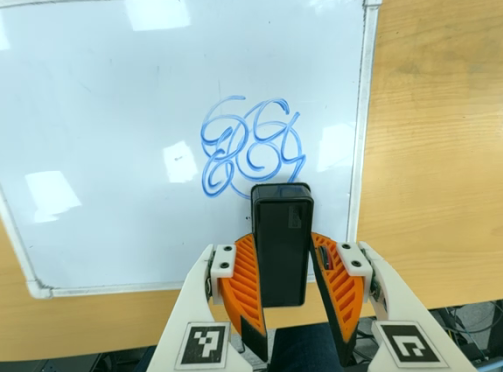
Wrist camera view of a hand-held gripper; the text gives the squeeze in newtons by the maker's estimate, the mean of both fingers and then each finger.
{"total": 4.8, "left": 4.4, "right": 5.1}